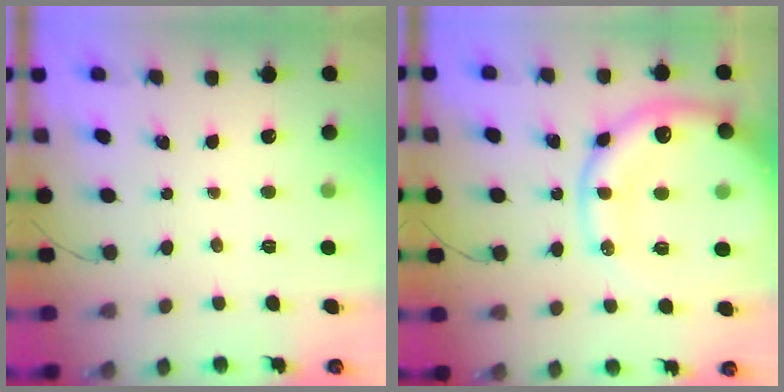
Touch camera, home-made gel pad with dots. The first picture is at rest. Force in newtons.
{"total": 22.7, "press": 22.1, "slide": 4.8}